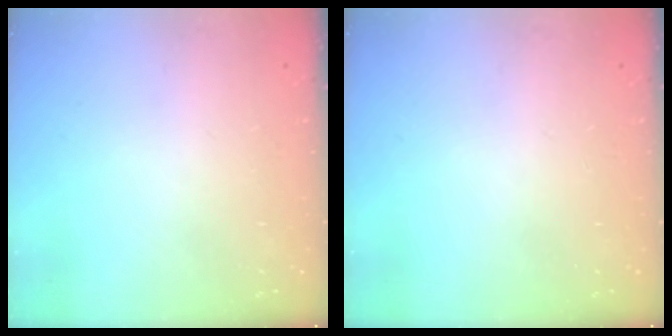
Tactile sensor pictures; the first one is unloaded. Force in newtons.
{"total": 0.0}